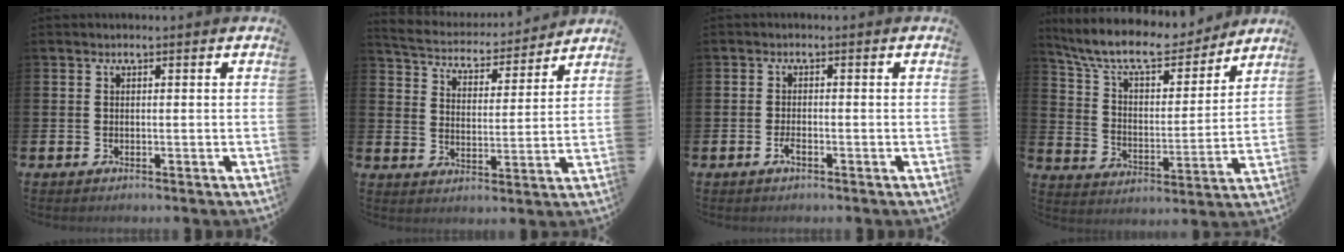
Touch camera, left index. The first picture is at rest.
{"total": 5.3, "force": [5.1, 1.2, 0.5], "torque": [-0.043, -0.045, 0.086]}
{"total": 1.7, "force": [-0.9, 0.6, 1.3], "torque": [-0.032, 0.003, -0.016]}
{"total": 10.5, "force": [9.6, 2.6, 3.6], "torque": [-0.108, -0.059, 0.166]}